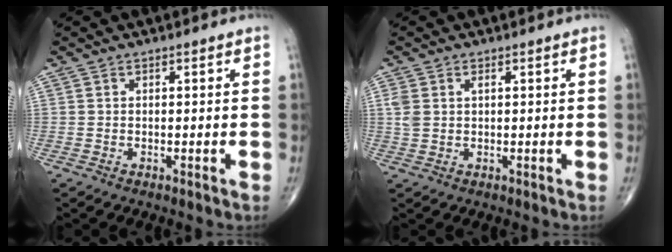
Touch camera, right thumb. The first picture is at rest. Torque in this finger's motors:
{"motor_torque": [-0.12, -0.03, 0.63, 0.22, 0.00]}